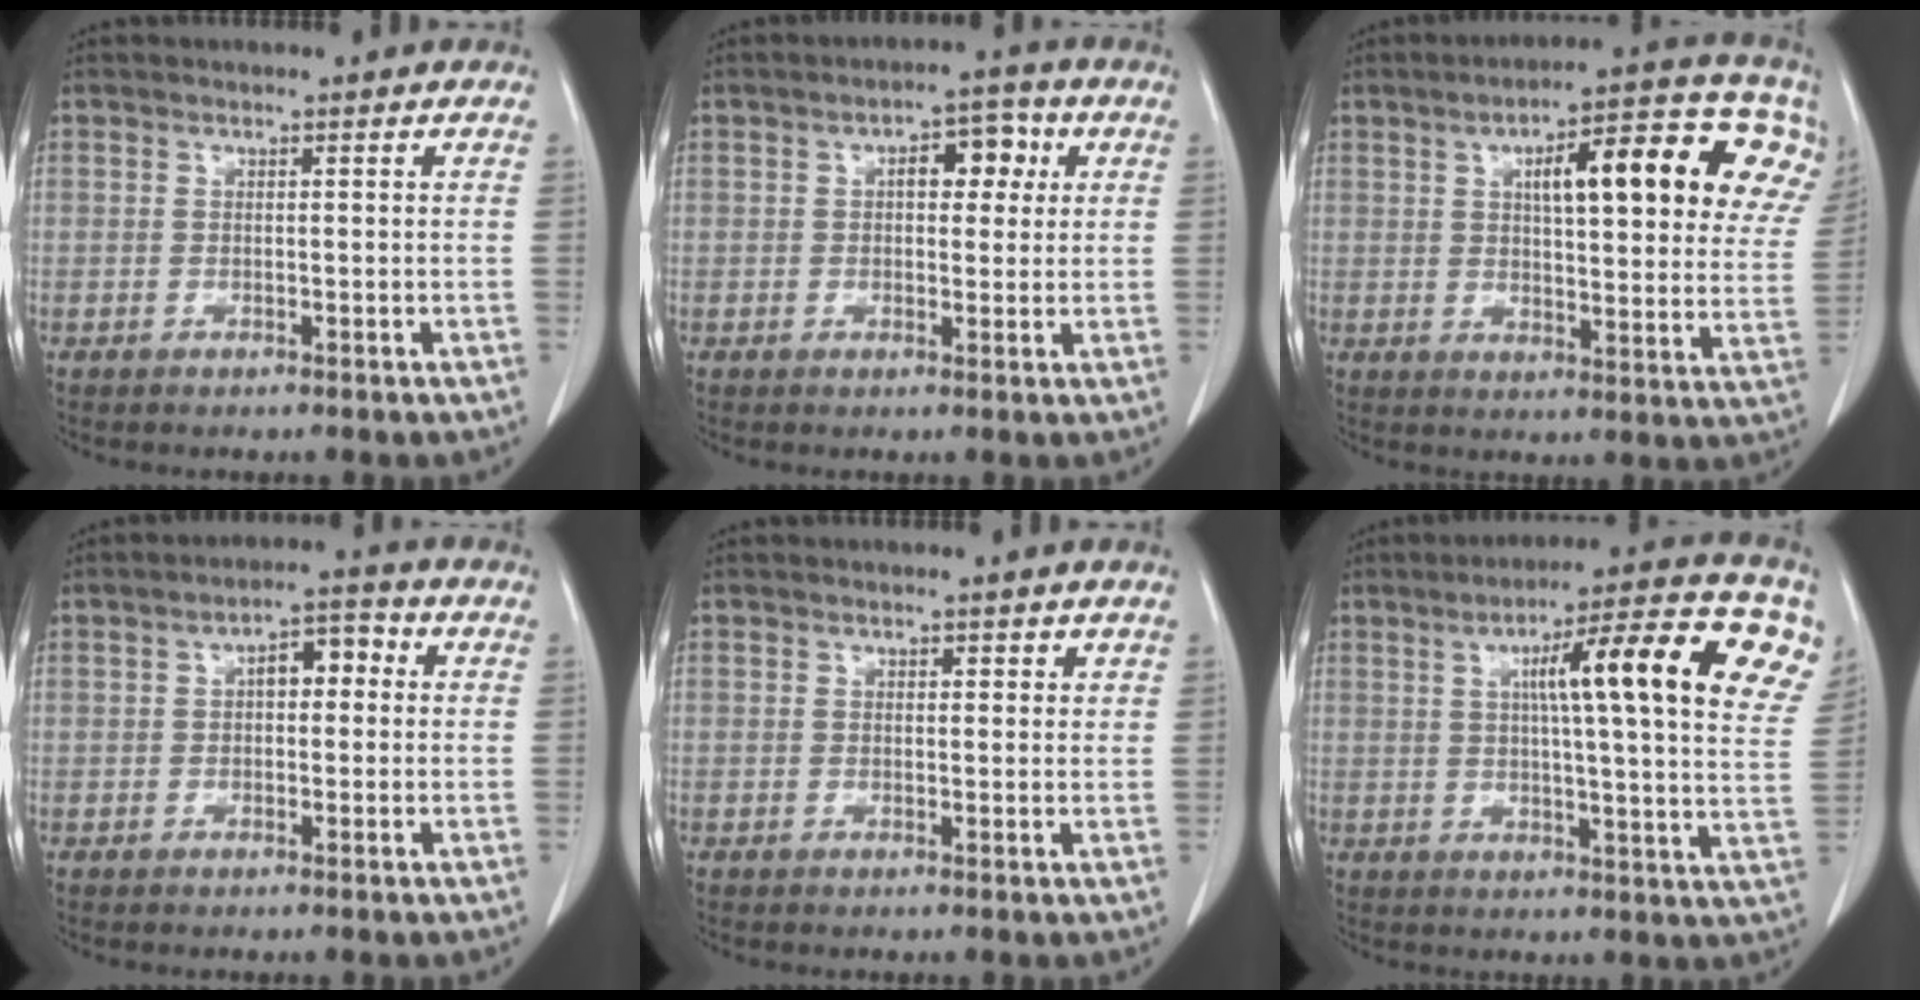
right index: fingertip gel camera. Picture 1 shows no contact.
{"total": 5.6, "force": [1.5, 2.9, 4.6], "torque": [-0.063, 0.021, 0.020]}
{"total": 19.5, "force": [7.3, 4.8, 17.4], "torque": [-0.234, 0.035, 0.095]}
{"total": 4.9, "force": [0.8, 2.4, 4.2], "torque": [-0.064, 0.027, 0.008]}
{"total": 1.5, "force": [1.0, 0.9, 0.6], "torque": [0.000, -0.002, 0.010]}
{"total": 18.9, "force": [6.8, 1.4, 17.6], "torque": [-0.235, 0.027, 0.082]}